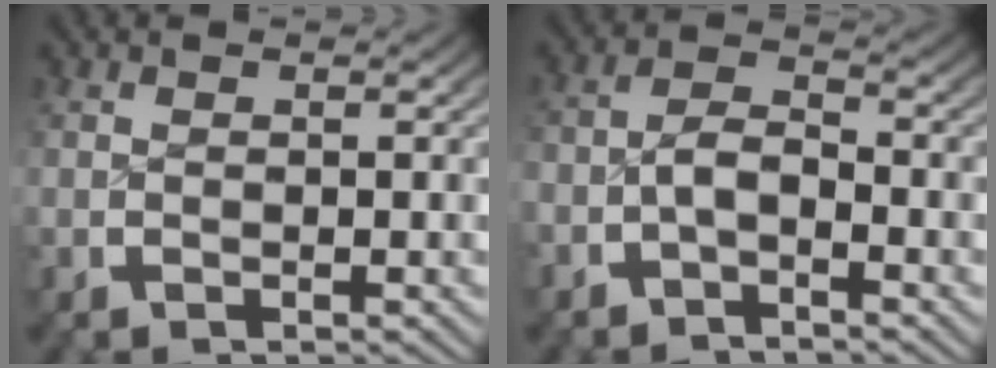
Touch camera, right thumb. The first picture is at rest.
{"total": 3.8, "force": [-1.7, 2.4, 2.3], "torque": [-0.054, -0.014, -0.026]}